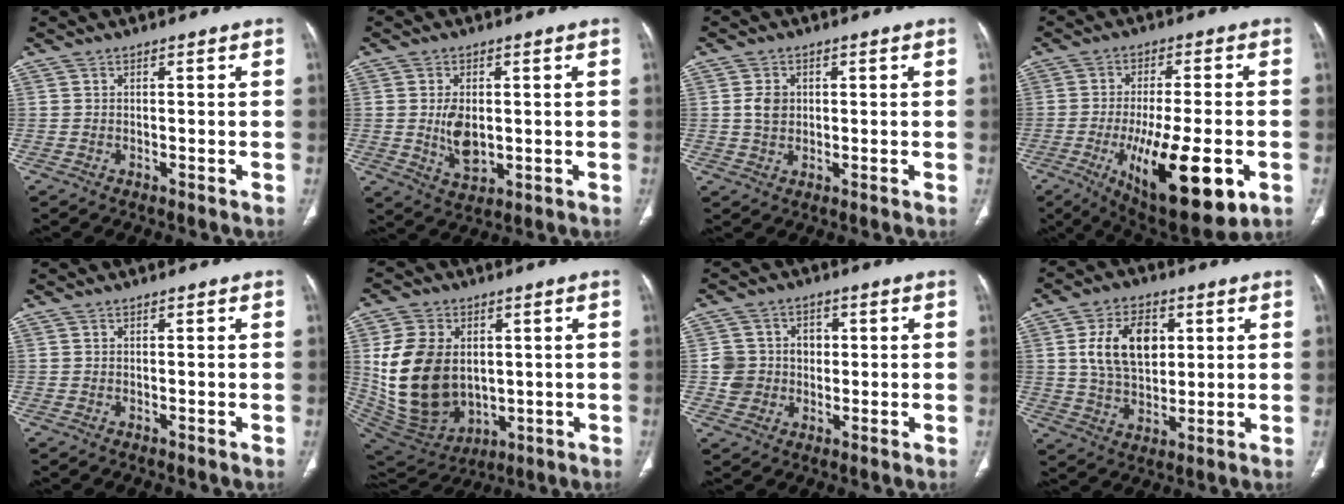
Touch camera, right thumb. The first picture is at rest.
{"total": 6.8, "force": [0.0, 4.2, 5.3], "torque": [-0.089, -0.009, 0.012]}
{"total": 3.5, "force": [0.5, 2.9, 2.0], "torque": [-0.025, 0.002, 0.011]}
{"total": 20.3, "force": [-6.7, 6.8, 18.0], "torque": [-0.274, -0.008, -0.087]}
{"total": 0.0}
{"total": 19.4, "force": [1.6, 14.2, 13.2], "torque": [-0.230, -0.015, 0.059]}
{"total": 7.2, "force": [0.0, 6.9, 1.8], "torque": [0.004, 0.014, 0.001]}
{"total": 13.0, "force": [3.1, 8.5, 9.4], "torque": [-0.132, -0.004, 0.058]}